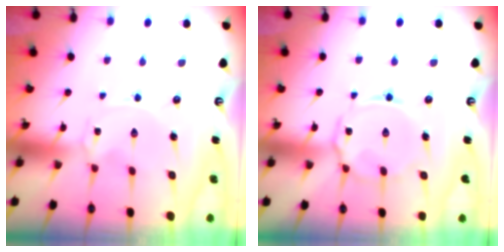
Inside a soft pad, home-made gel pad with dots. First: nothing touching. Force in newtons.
{"total": 8.3, "press": 8.3, "slide": 0.4}